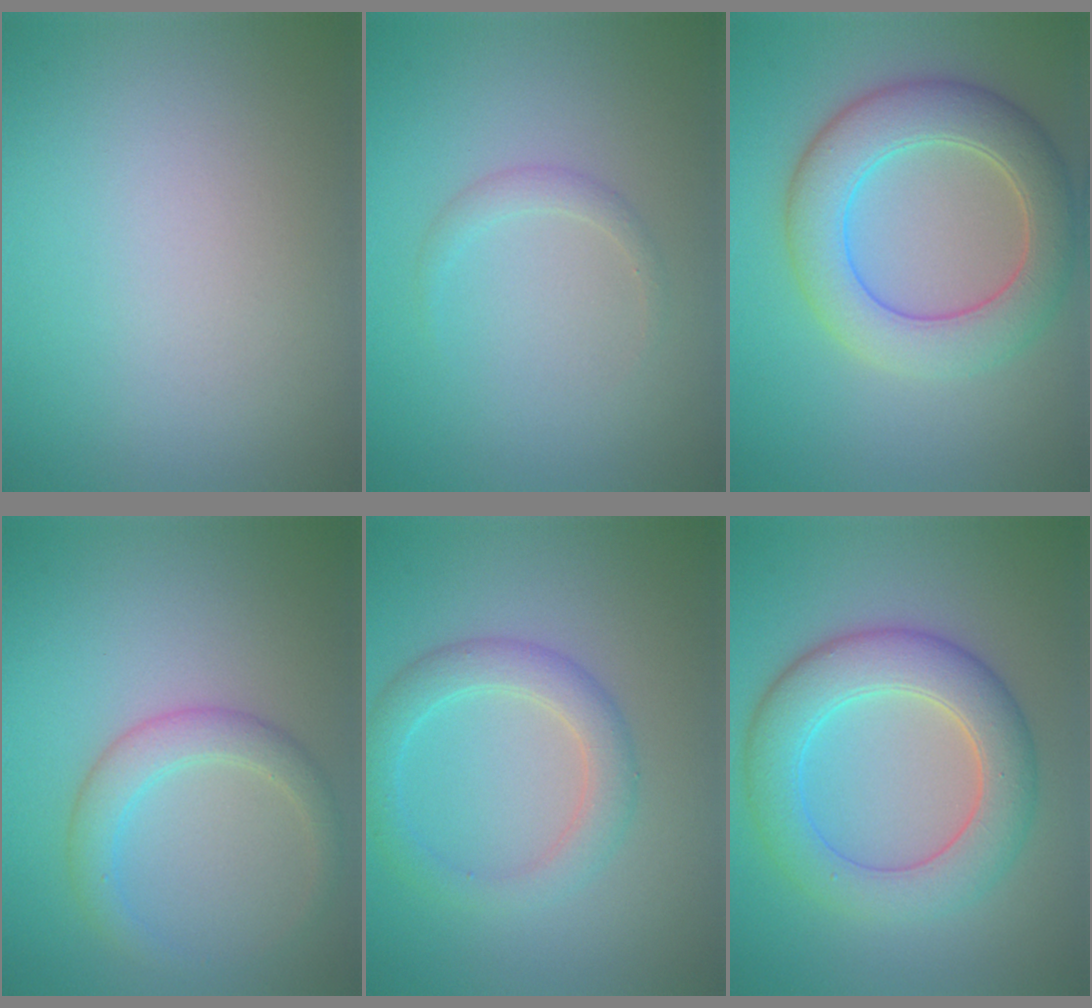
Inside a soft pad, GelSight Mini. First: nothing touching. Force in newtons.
{"total": 1.1, "press": 1.1, "slide": 0.0}
{"total": 6.7, "press": 6.7, "slide": 0.2}
{"total": 3.1, "press": 3.1, "slide": 0.3}
{"total": 3.3, "press": 3.3, "slide": 0.1}
{"total": 6.6, "press": 6.6, "slide": 0.1}